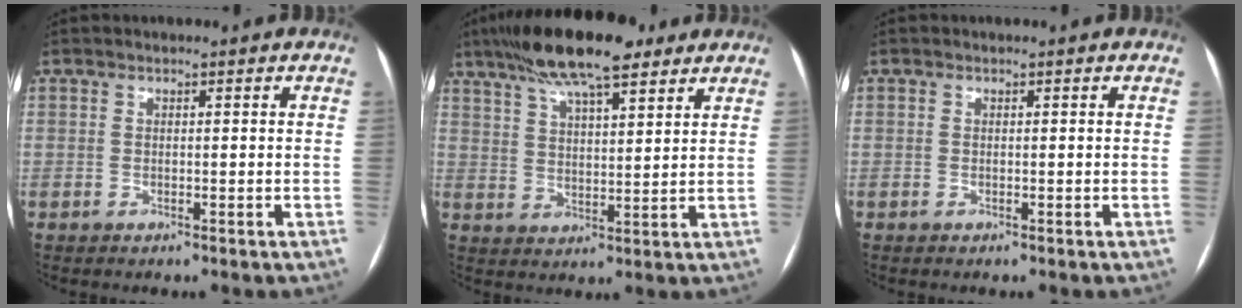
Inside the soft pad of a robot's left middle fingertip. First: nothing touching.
{"total": 14.5, "force": [10.3, 3.3, 9.6], "torque": [-0.175, 0.029, 0.176]}
{"total": 0.0}